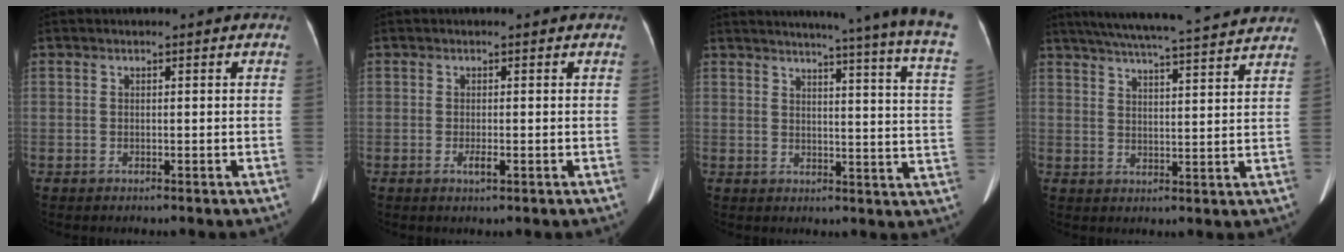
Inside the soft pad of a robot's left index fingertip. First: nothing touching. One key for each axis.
{"total": 1.2, "fx": -0.3, "fy": 0.2, "fz": 1.2, "tx": -0.026, "ty": -0.003, "tz": -0.007}
{"total": 22.4, "fx": 19.5, "fy": -2.0, "fz": 10.9, "tx": -0.151, "ty": -0.091, "tz": 0.214}
{"total": 21.1, "fx": 19.1, "fy": 0.9, "fz": 9.0, "tx": -0.152, "ty": 0.018, "tz": 0.251}